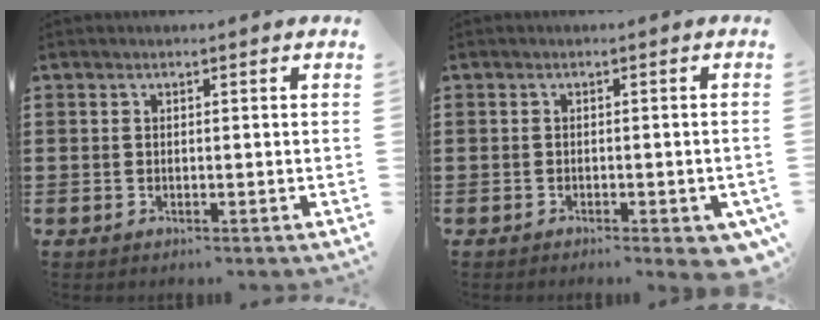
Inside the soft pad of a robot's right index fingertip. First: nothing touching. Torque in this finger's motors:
{"motor_torque": [1.89, -0.25, 0.74, 0.11]}